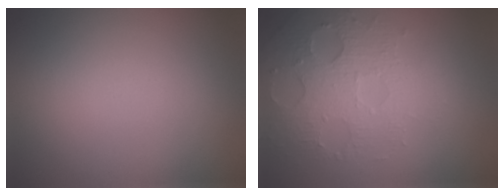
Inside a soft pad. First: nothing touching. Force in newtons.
{"total": 3.5, "press": 3.2, "slide": 1.5}